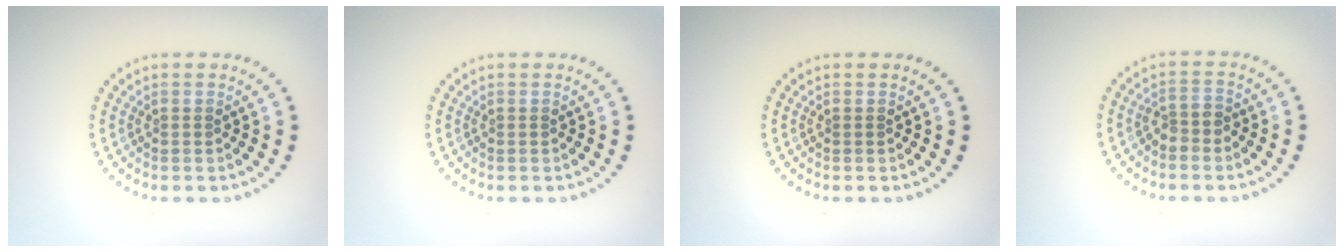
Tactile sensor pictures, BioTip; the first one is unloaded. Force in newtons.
{"total": 0.0}
{"total": 0.0}
{"total": 1.4, "press": 1.3, "slide": 0.7}